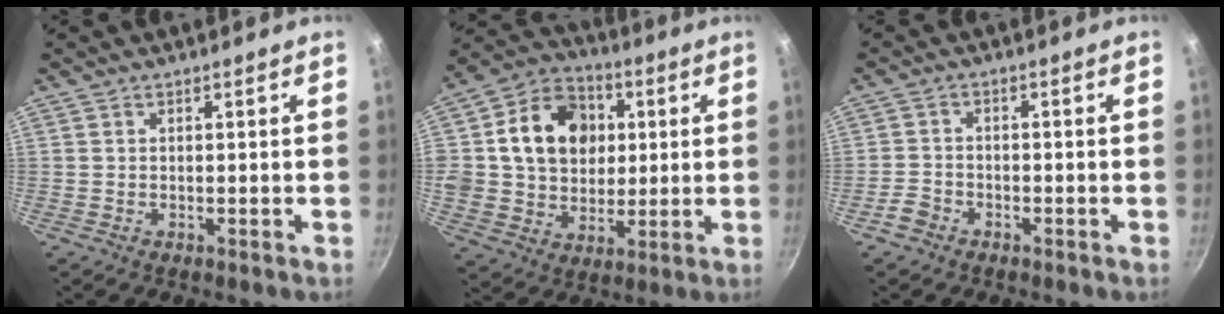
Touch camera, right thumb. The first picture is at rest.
{"total": 17.8, "force": [3.4, 14.6, 9.6], "torque": [-0.136, 0.014, 0.053]}
{"total": 3.2, "force": [-2.2, 2.1, 1.1], "torque": [-0.025, 0.023, -0.041]}